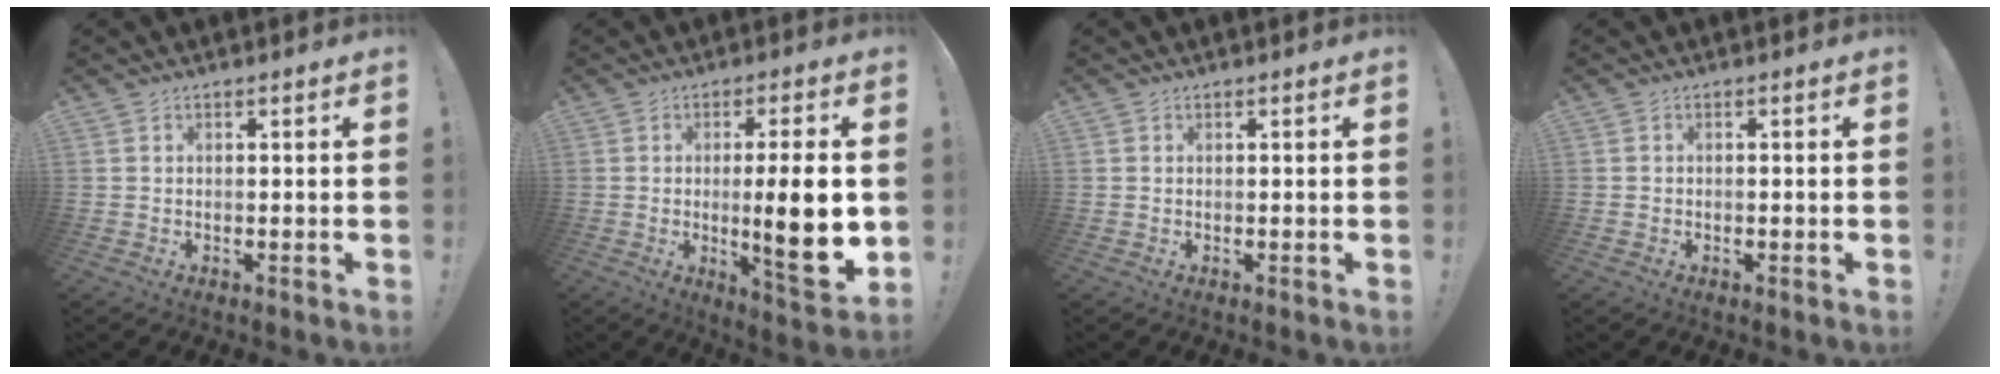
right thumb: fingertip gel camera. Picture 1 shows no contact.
{"total": 14.1, "force": [-1.1, 2.3, 13.9], "torque": [-0.200, -0.015, -0.017]}
{"total": 0.0}
{"total": 0.7, "force": [-0.5, 0.5, 0.0], "torque": [-0.007, 0.004, -0.007]}